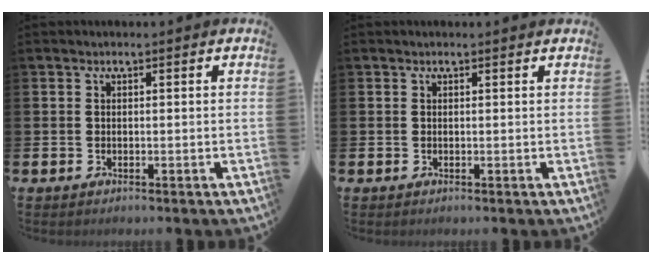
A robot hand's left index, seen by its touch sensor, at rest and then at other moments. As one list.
[{"total": 0.0}]